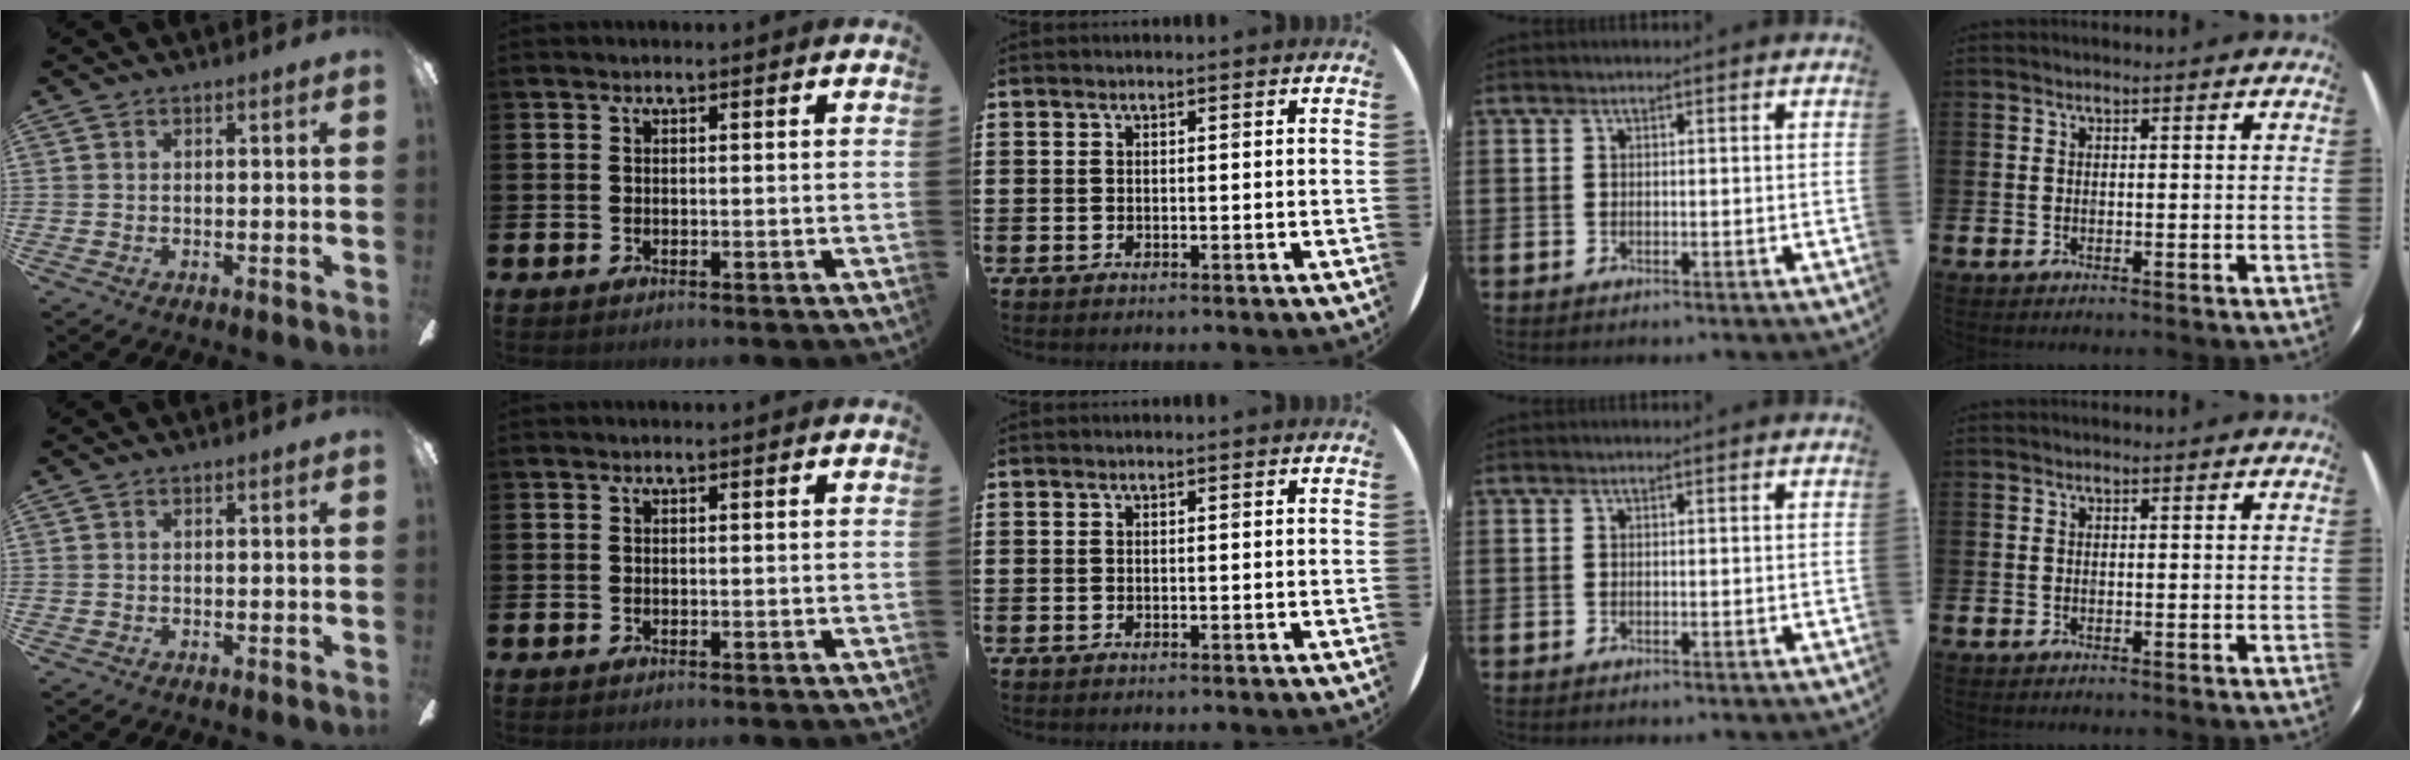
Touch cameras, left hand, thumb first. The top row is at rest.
{}